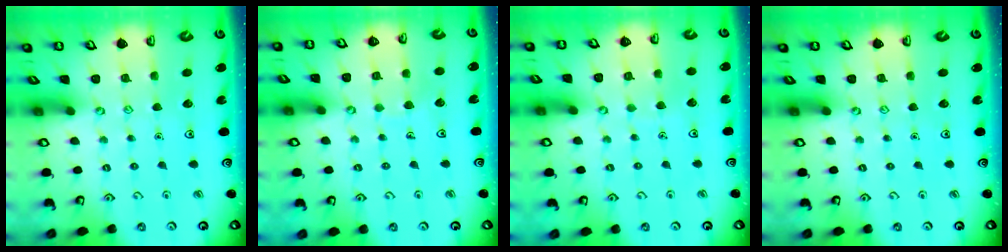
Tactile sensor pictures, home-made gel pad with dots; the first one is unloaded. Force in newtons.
{"total": 3.4, "press": 3.4, "slide": 0.0}
{"total": 2.7, "press": 2.7, "slide": 0.2}
{"total": 0.0}